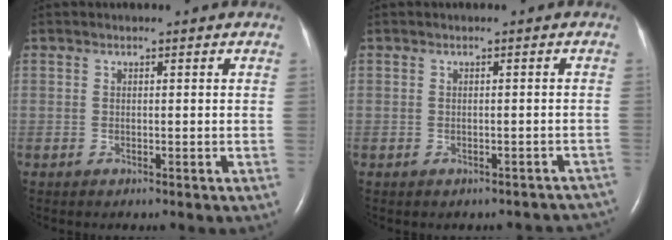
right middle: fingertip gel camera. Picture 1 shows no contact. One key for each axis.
{"total": 5.6, "fx": -4.8, "fy": 2.5, "fz": 1.2, "tx": -0.006, "ty": 0.012, "tz": -0.041}